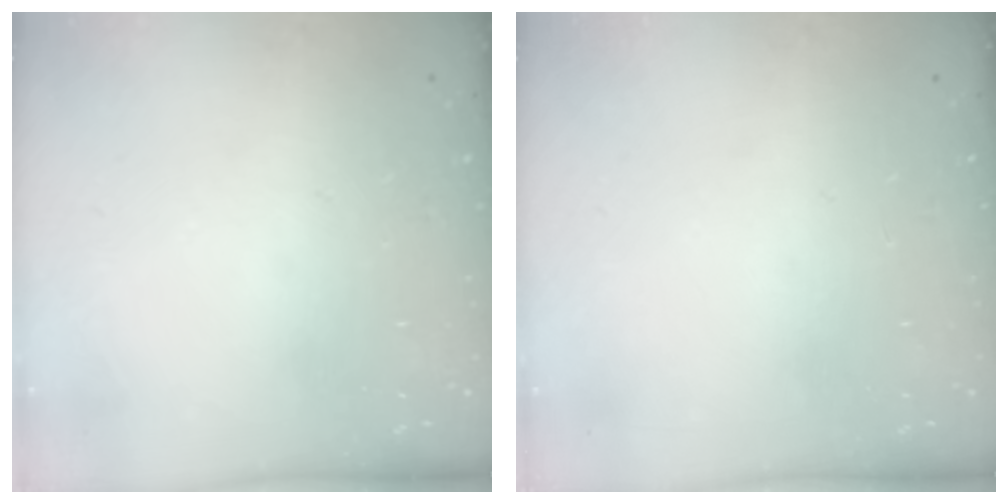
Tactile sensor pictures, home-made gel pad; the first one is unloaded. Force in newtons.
{"total": 0.0}